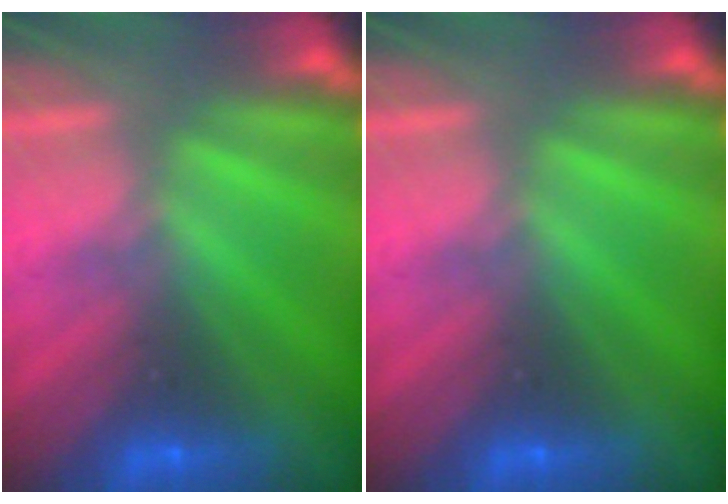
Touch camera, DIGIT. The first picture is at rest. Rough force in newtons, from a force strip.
{"total": 0.0}